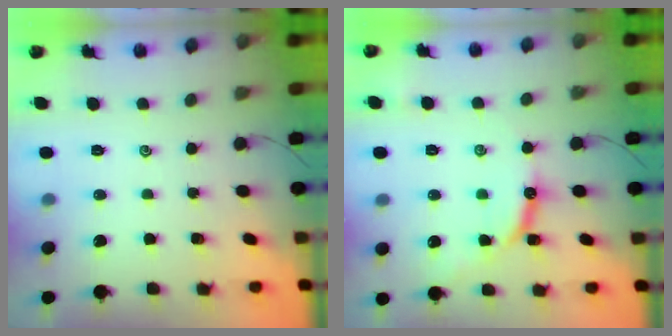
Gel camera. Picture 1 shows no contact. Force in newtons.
{"total": 10.2, "press": 10.1, "slide": 0.8}